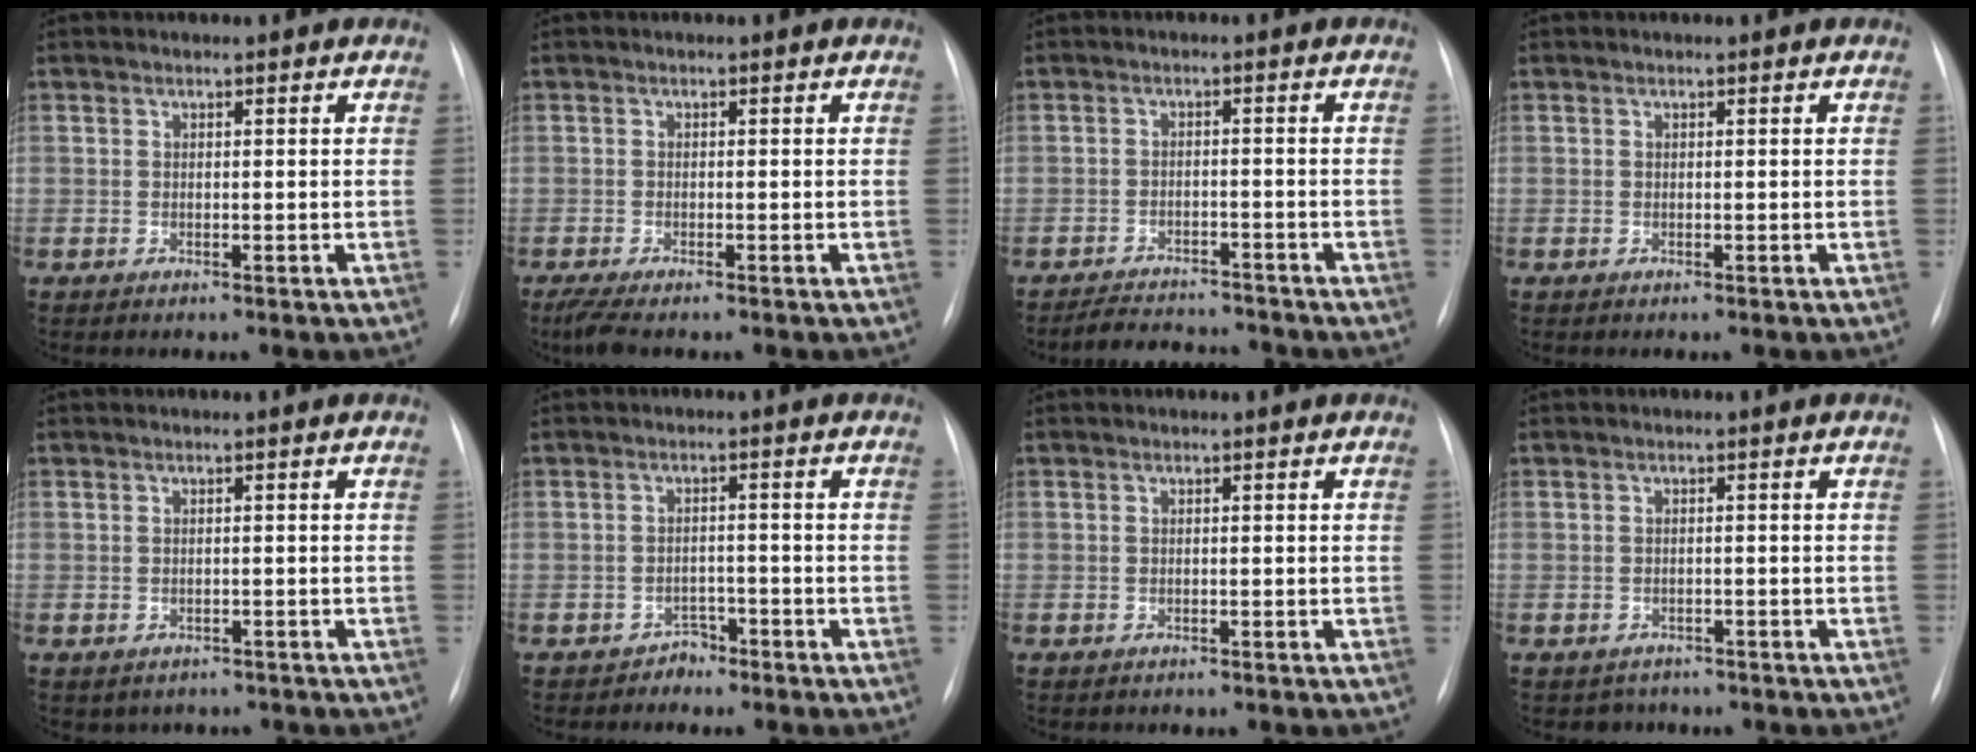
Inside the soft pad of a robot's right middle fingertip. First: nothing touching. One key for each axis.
{"total": 3.2, "fx": -2.4, "fy": 0.6, "fz": 2.1, "tx": -0.046, "ty": -0.014, "tz": -0.040}
{"total": 7.0, "fx": -6.7, "fy": 1.3, "fz": 1.4, "tx": -0.022, "ty": 0.003, "tz": -0.100}
{"total": 0.0}
{"total": 2.7, "fx": -2.2, "fy": 1.7, "fz": 0.2, "tx": -0.003, "ty": 0.010, "tz": -0.026}
{"total": 2.2, "fx": -1.8, "fy": 1.2, "fz": -0.2, "tx": 0.002, "ty": 0.004, "tz": -0.028}
{"total": 0.0}
{"total": 2.2, "fx": -1.7, "fy": 1.2, "fz": -0.5, "tx": 0.002, "ty": 0.003, "tz": -0.025}